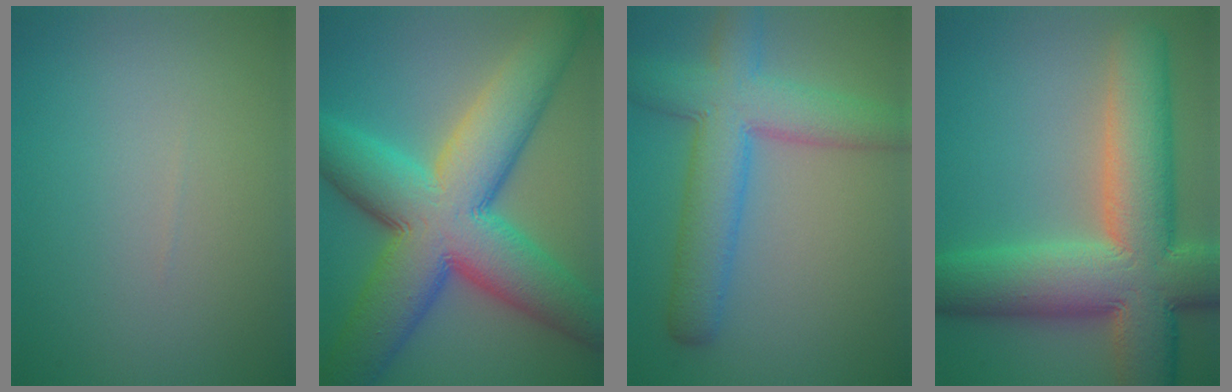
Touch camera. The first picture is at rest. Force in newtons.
{"total": 14.8, "press": 14.8, "slide": 0.4}
{"total": 7.3, "press": 7.2, "slide": 0.3}
{"total": 13.3, "press": 13.3, "slide": 0.8}